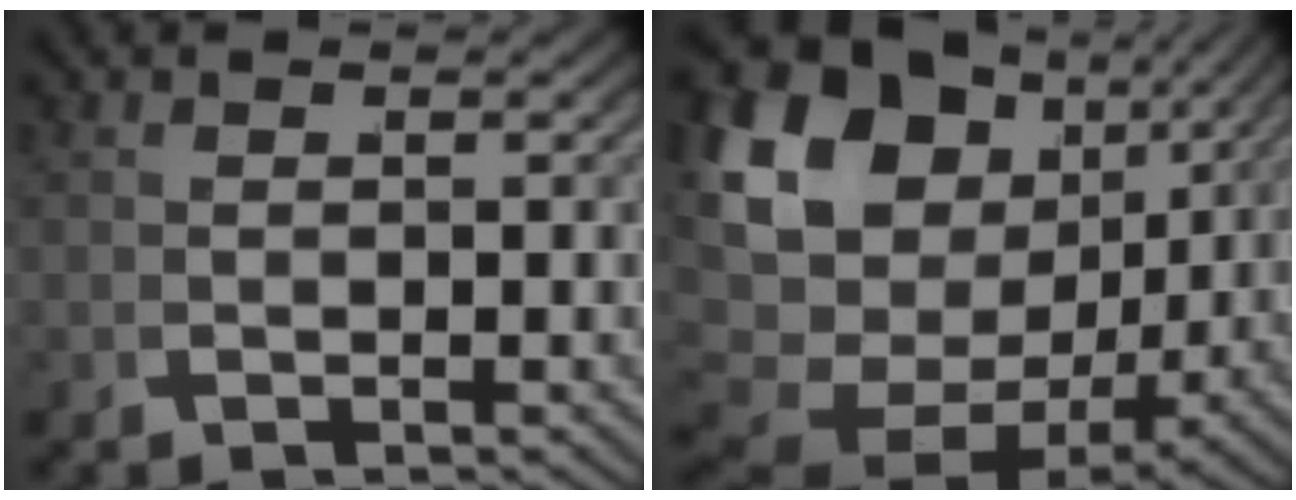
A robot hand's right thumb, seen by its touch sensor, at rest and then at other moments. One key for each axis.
{"total": 19.3, "fx": 1.5, "fy": 14.1, "fz": 13.1, "tx": -0.273, "ty": -0.047, "tz": 0.043}